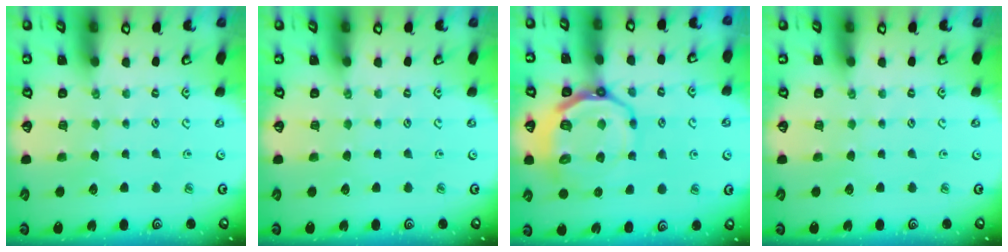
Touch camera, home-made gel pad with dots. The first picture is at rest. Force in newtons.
{"total": 0.0}
{"total": 12.5, "press": 12.1, "slide": 3.0}
{"total": 0.0}